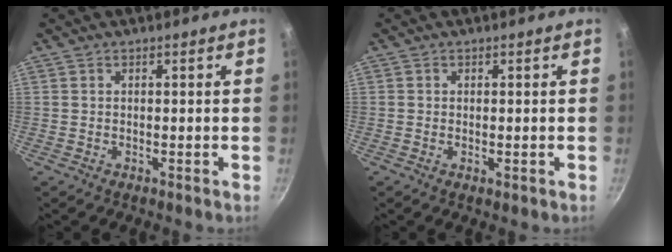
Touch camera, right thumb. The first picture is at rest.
{"total": 1.0, "force": [-0.1, 0.4, 0.9], "torque": [-0.015, -0.002, -0.003]}